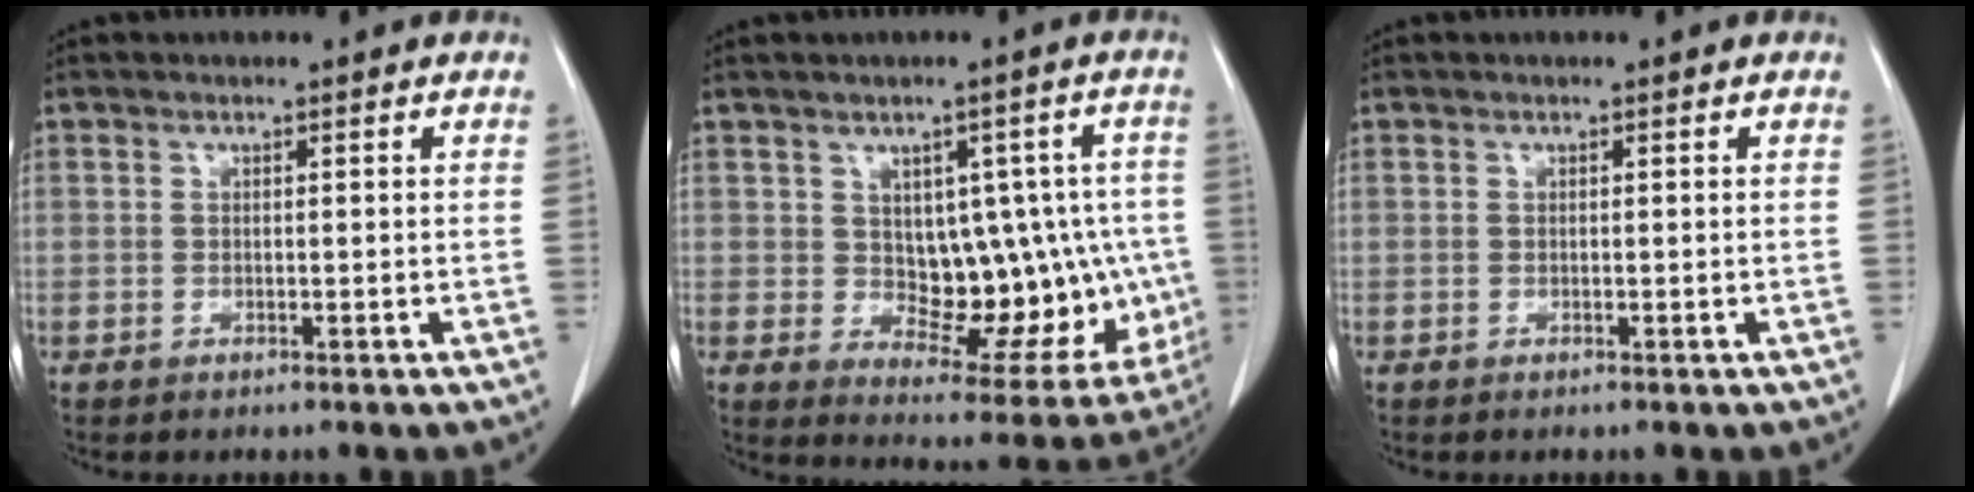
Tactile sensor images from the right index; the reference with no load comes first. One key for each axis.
{"total": 14.4, "fx": 0.1, "fy": 7.7, "fz": 12.2, "tx": -0.133, "ty": 0.016, "tz": 0.026}
{"total": 0.0}